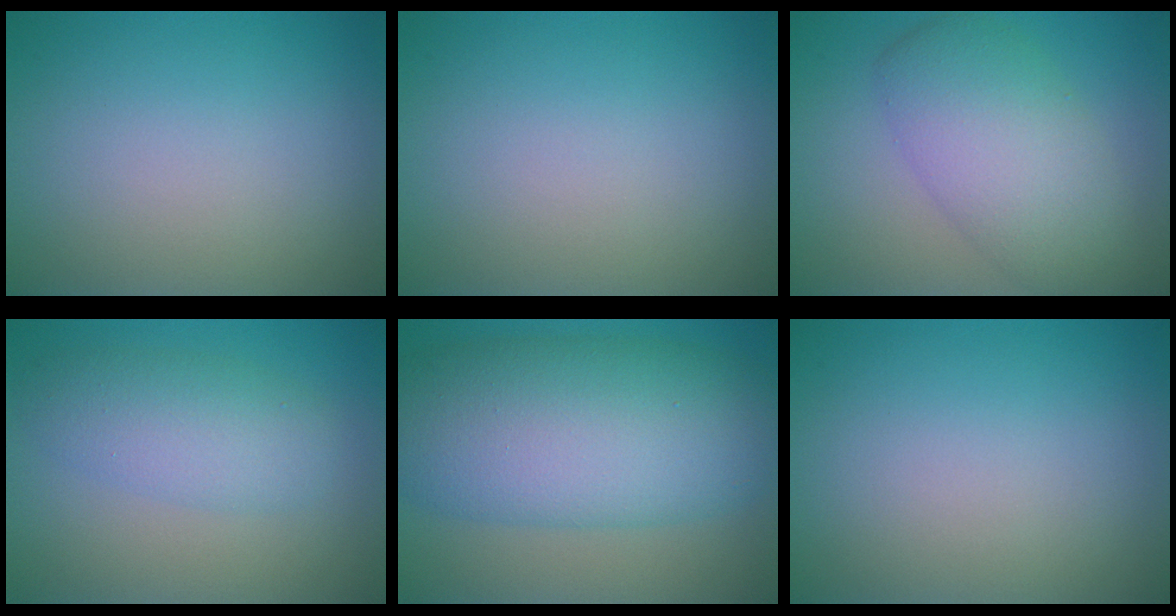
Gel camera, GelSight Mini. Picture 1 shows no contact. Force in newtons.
{"total": 0.0}
{"total": 7.1, "press": 7.0, "slide": 0.5}
{"total": 4.1, "press": 4.1, "slide": 0.2}
{"total": 11.8, "press": 11.8, "slide": 0.2}
{"total": 0.0}